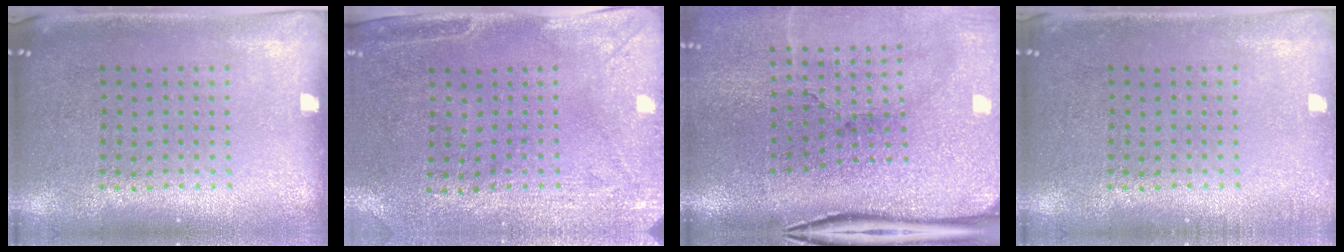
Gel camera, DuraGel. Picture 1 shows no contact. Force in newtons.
{"total": 3.0, "press": 2.4, "slide": 1.8}
{"total": 5.0, "press": 3.9, "slide": 3.2}
{"total": 0.8, "press": 0.8, "slide": 0.0}